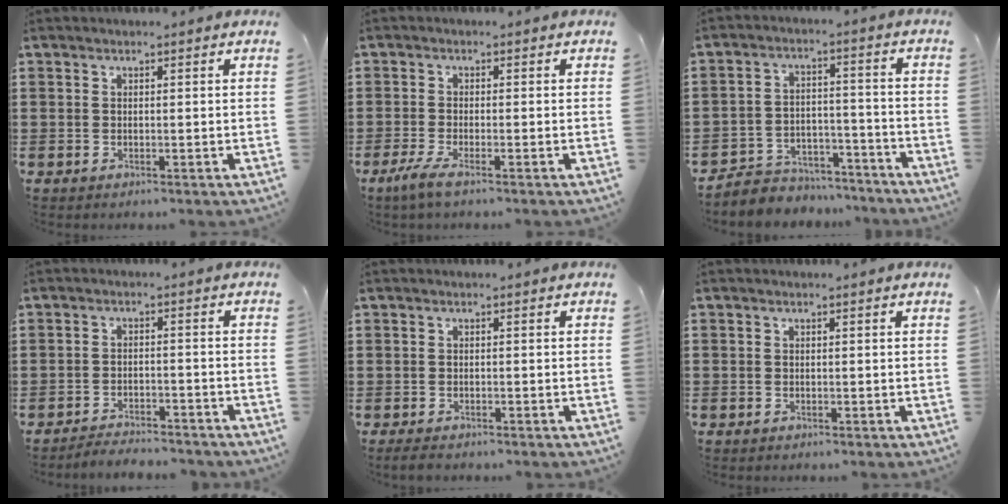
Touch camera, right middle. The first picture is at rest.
{"total": 2.6, "force": [-1.4, 0.1, 2.2], "torque": [-0.051, -0.007, -0.029]}
{"total": 4.9, "force": [-4.6, 1.5, 0.1], "torque": [-0.006, 0.014, -0.098]}
{"total": 3.2, "force": [-3.2, 0.3, 0.1], "torque": [-0.008, 0.003, -0.068]}
{"total": 1.1, "force": [-1.0, 0.4, 0.3], "torque": [-0.008, 0.000, -0.021]}
{"total": 0.6, "force": [-0.5, 0.3, 0.1], "torque": [-0.002, 0.002, -0.011]}